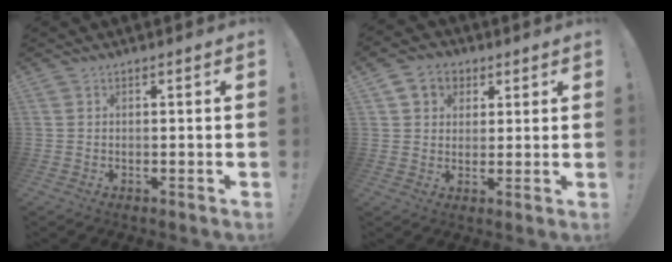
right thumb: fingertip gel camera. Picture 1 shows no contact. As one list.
[{"total": 7.2, "force": [2.9, 6.2, 2.2], "torque": [-0.038, -0.008, 0.061]}]